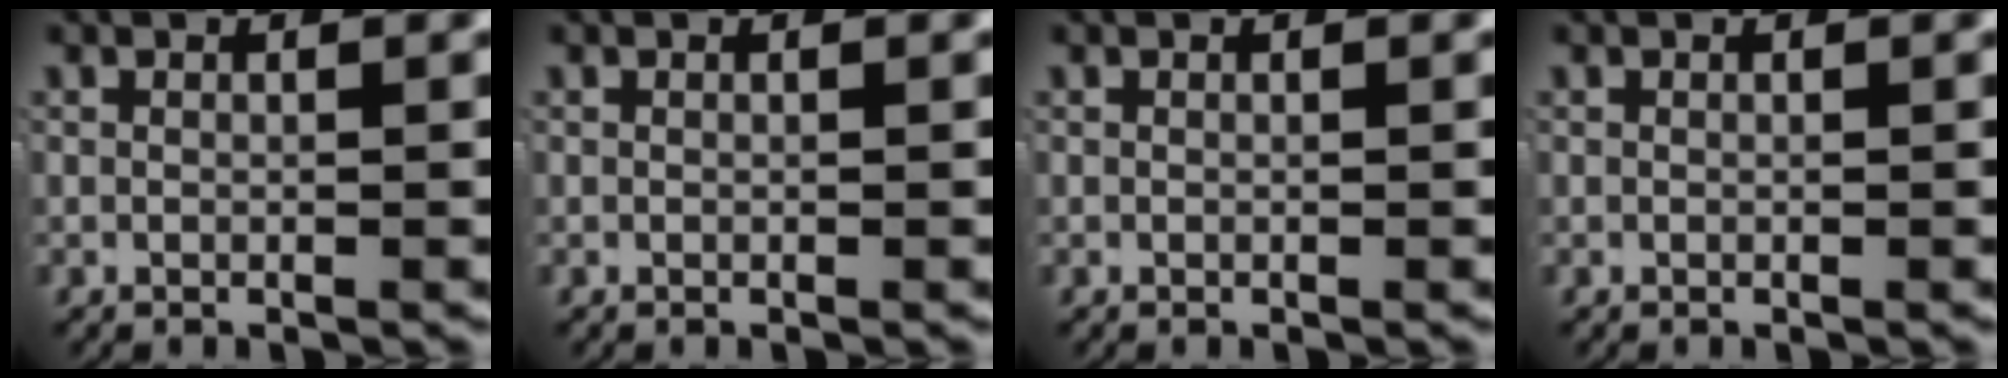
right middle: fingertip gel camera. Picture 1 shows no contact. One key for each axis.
{"total": 0.0}
{"total": 0.0}
{"total": 0.0}